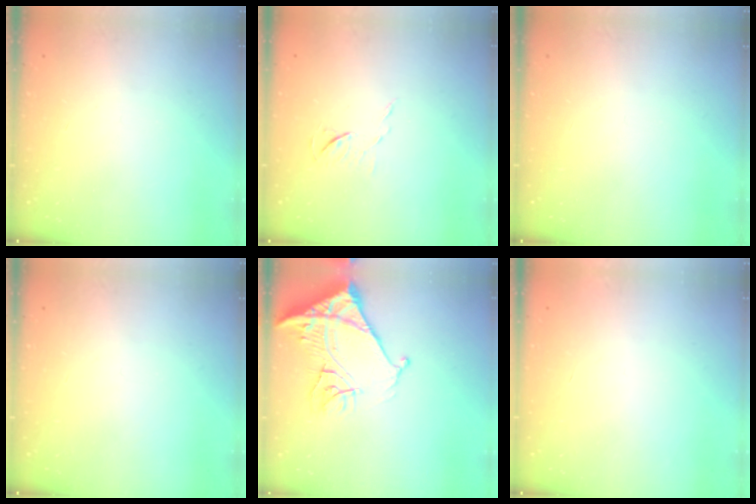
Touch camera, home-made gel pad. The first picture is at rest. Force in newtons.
{"total": 4.9, "press": 4.9, "slide": 0.5}
{"total": 0.0}
{"total": 0.0}
{"total": 15.3, "press": 15.2, "slide": 1.7}
{"total": 1.7, "press": 1.7, "slide": 0.1}